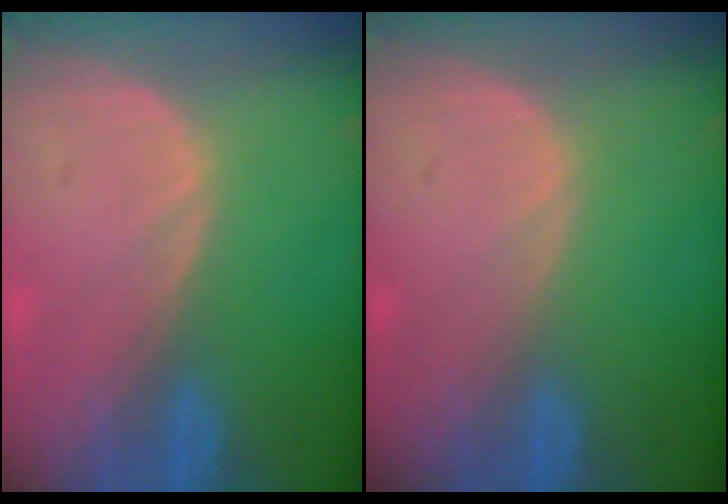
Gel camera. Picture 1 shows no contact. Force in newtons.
{"total": 0.0}